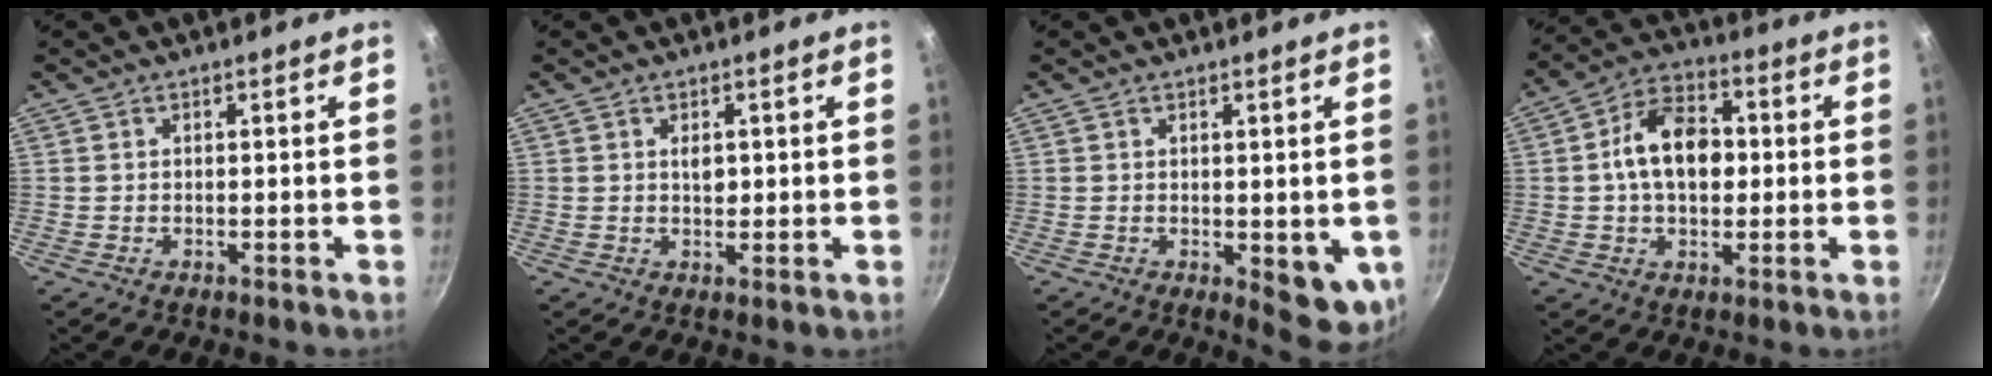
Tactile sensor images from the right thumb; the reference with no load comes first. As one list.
[{"total": 2.2, "force": [0.5, 1.3, 1.6], "torque": [-0.018, -0.004, 0.007]}, {"total": 7.9, "force": [-0.3, 3.7, 7.0], "torque": [-0.059, -0.003, 0.008]}, {"total": 12.4, "force": [0.7, 8.3, 9.2], "torque": [-0.122, 0.022, -0.003]}]